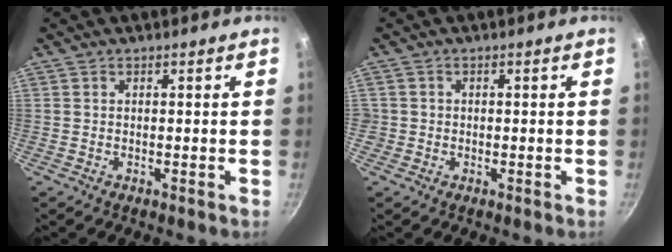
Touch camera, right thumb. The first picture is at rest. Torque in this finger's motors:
{"motor_torque": [-0.03, 0.16, 0.30, -0.08, 0.01]}